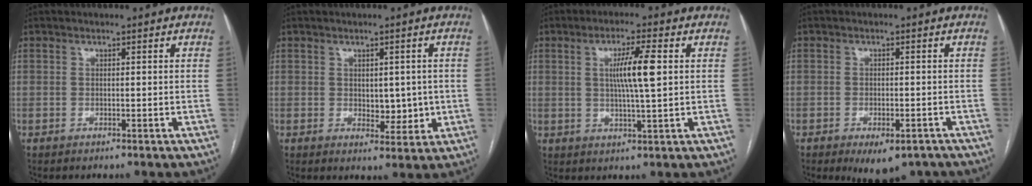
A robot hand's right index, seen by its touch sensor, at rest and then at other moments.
{"total": 4.6, "force": [0.0, 2.6, 3.8], "torque": [-0.046, -0.001, 0.009]}
{"total": 6.9, "force": [1.2, 0.0, 6.7], "torque": [-0.120, 0.001, 0.023]}
{"total": 6.1, "force": [-4.2, 2.6, 3.6], "torque": [-0.040, -0.001, -0.055]}